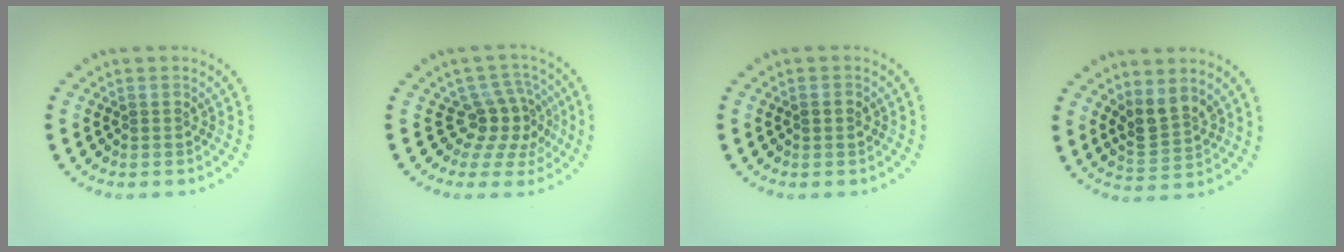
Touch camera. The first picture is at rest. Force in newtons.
{"total": 3.5, "press": 2.8, "slide": 2.2}
{"total": 1.2, "press": 1.2, "slide": 0.2}
{"total": 3.0, "press": 2.6, "slide": 1.4}